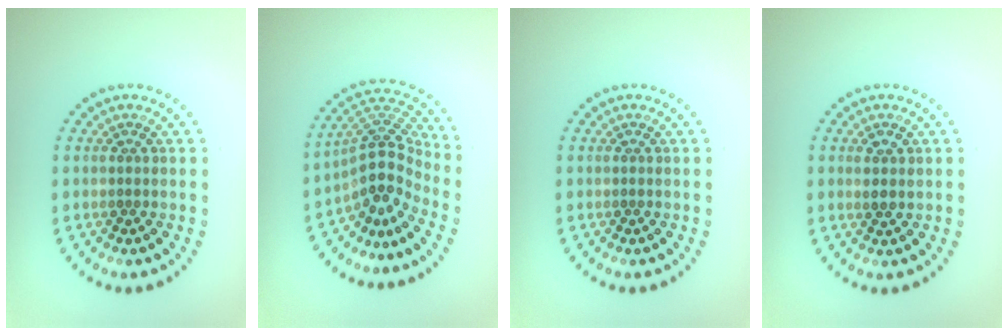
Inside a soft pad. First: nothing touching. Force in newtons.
{"total": 4.5, "press": 3.1, "slide": 3.2}
{"total": 0.0}
{"total": 1.5, "press": 1.4, "slide": 0.6}